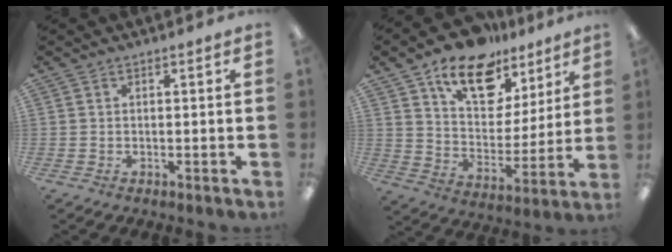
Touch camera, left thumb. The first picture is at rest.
{"total": 16.1, "force": [11.1, 9.0, 7.5], "torque": [-0.126, -0.062, 0.199]}